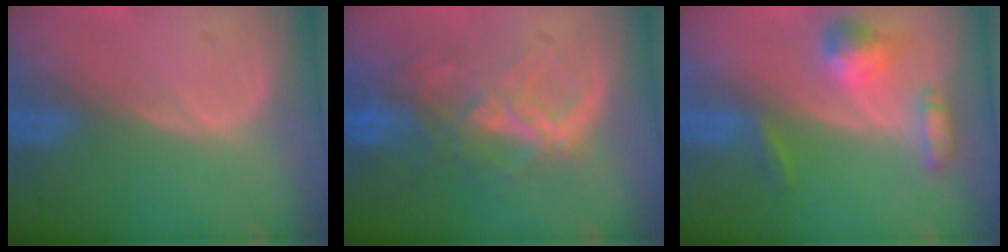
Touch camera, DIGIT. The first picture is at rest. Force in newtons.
{"total": 8.8, "press": 7.6, "slide": 4.5}
{"total": 5.8, "press": 5.3, "slide": 2.3}